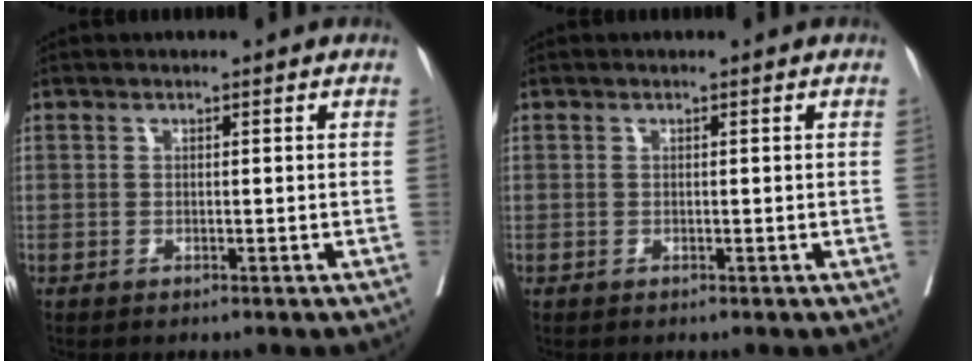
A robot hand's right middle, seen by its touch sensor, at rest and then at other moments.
{"total": 0.0}